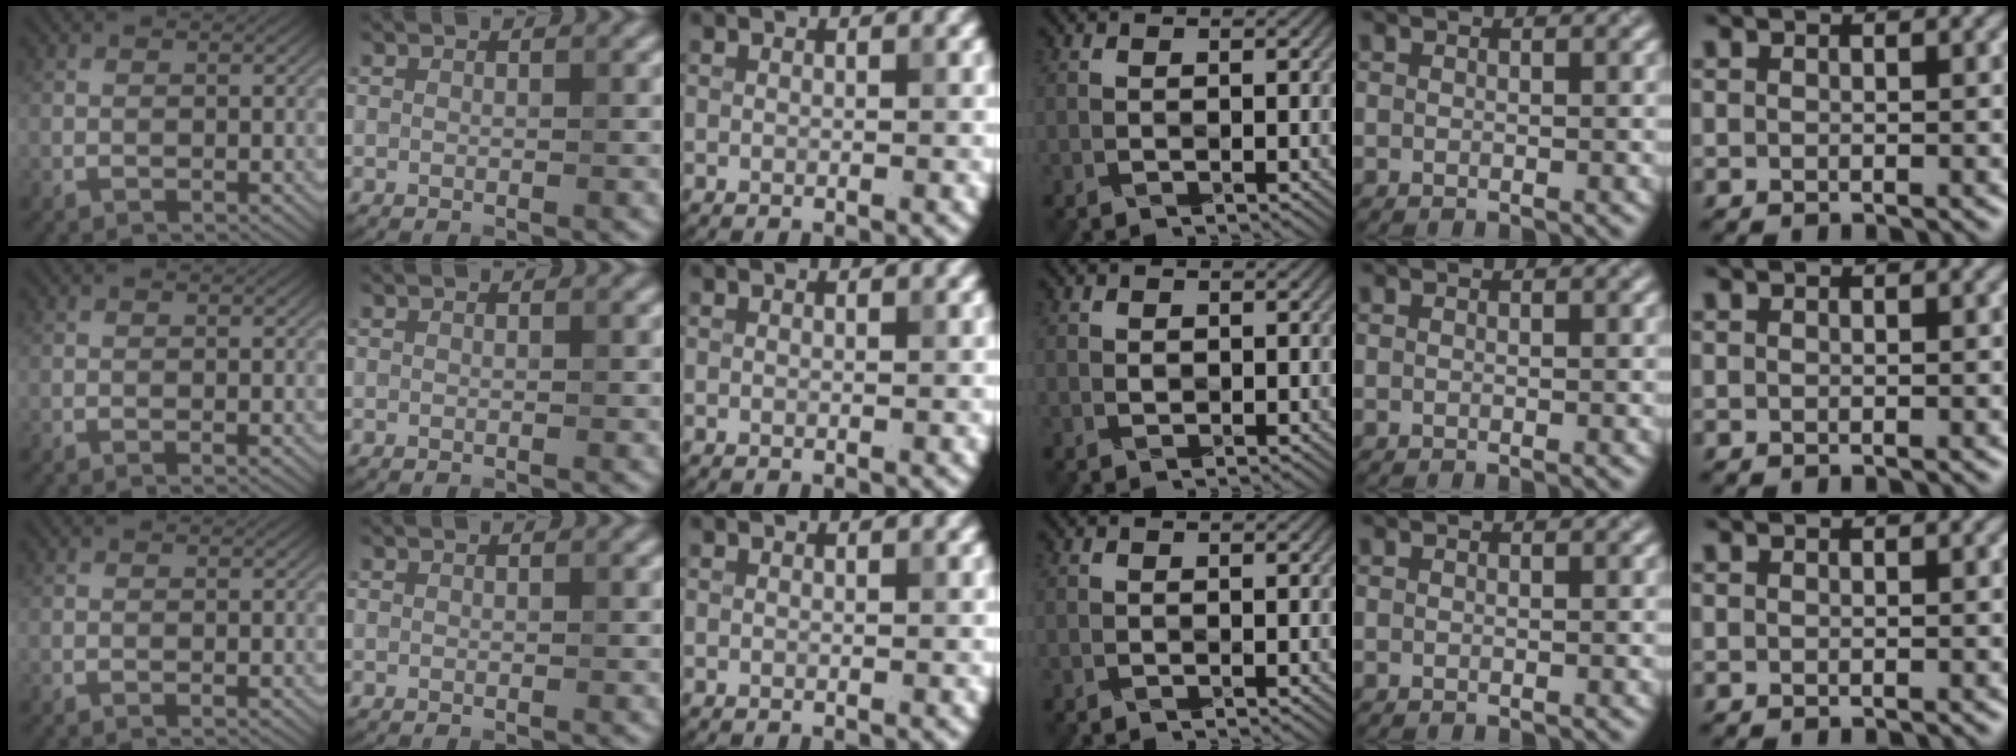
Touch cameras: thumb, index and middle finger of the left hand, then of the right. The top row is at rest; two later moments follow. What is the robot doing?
{"motion": "wrap", "object": "cellophane"}